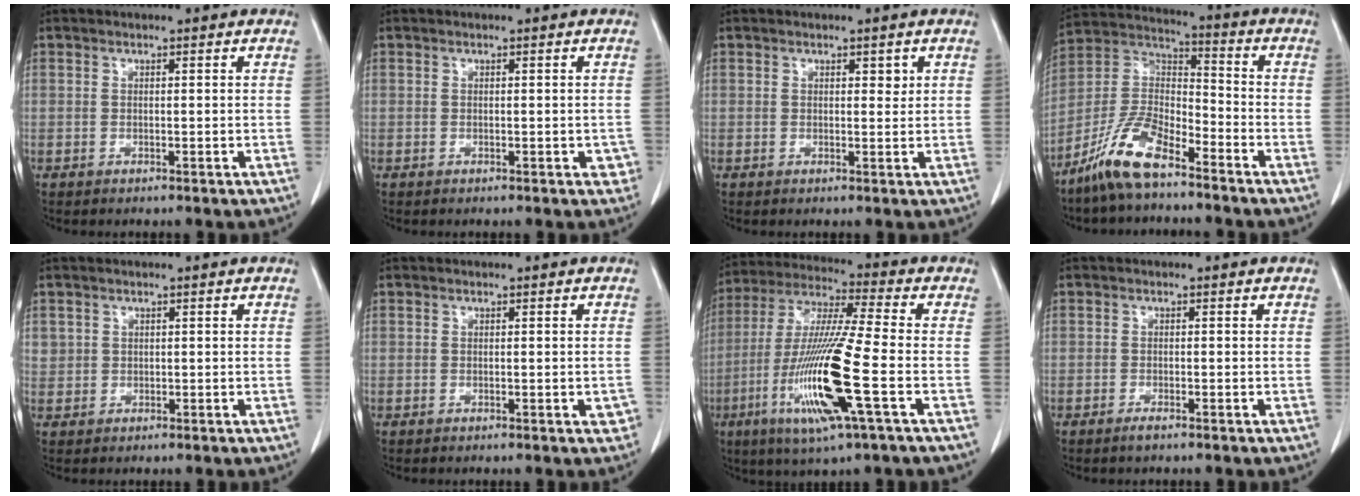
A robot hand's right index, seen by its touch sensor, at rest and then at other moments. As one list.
[{"total": 1.5, "force": [-0.3, 0.8, 1.3], "torque": [-0.003, 0.002, -0.003]}, {"total": 1.3, "force": [0.6, 0.6, 0.9], "torque": [-0.010, -0.003, 0.008]}, {"total": 11.0, "force": [-8.2, 3.2, 6.6], "torque": [-0.144, 0.011, -0.163]}, {"total": 1.5, "force": [0.6, 1.3, 0.1], "torque": [0.015, 0.003, 0.006]}, {"total": 1.2, "force": [-0.3, 0.4, 1.1], "torque": [-0.008, 0.000, -0.002]}, {"total": 16.9, "force": [-5.2, 0.1, 16.1], "torque": [-0.333, -0.020, -0.103]}, {"total": 1.0, "force": [-0.8, 0.1, 0.6], "torque": [-0.015, -0.002, -0.014]}]